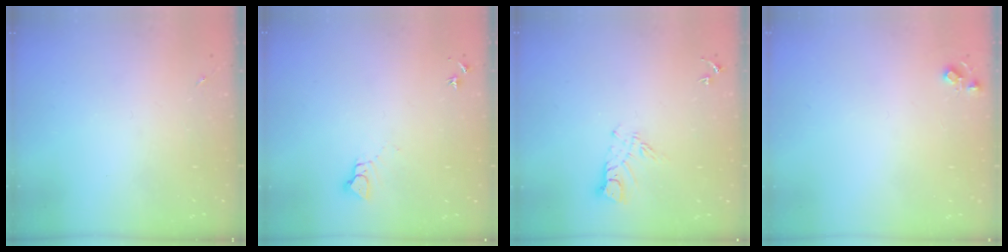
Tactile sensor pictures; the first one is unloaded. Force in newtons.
{"total": 4.4, "press": 4.3, "slide": 0.4}
{"total": 7.7, "press": 7.7, "slide": 0.7}
{"total": 5.1, "press": 5.1, "slide": 0.7}